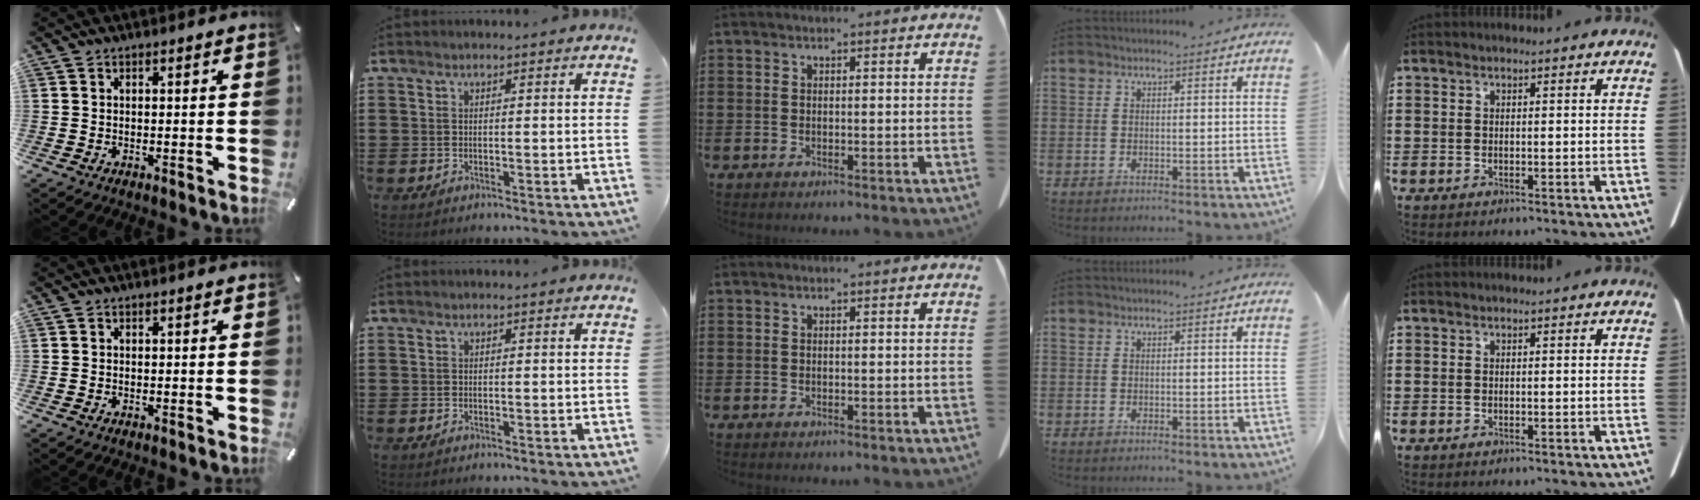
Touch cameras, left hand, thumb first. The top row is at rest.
{}